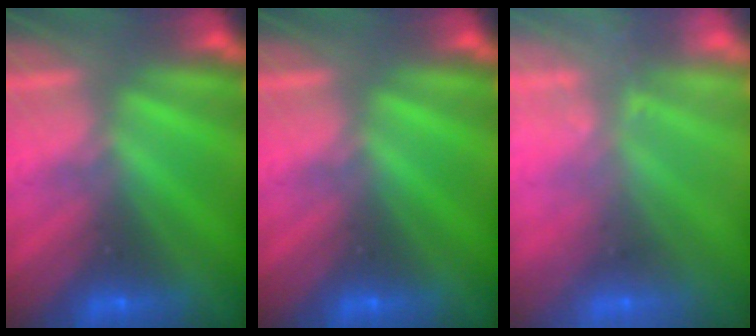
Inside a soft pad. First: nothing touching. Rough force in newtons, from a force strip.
{"total": 0.0}
{"total": 2.3}